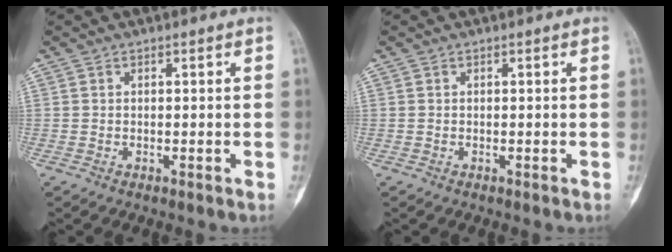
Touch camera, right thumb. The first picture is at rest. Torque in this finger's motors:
{"motor_torque": [-0.01, -0.21, 0.22, 0.02, -0.11]}